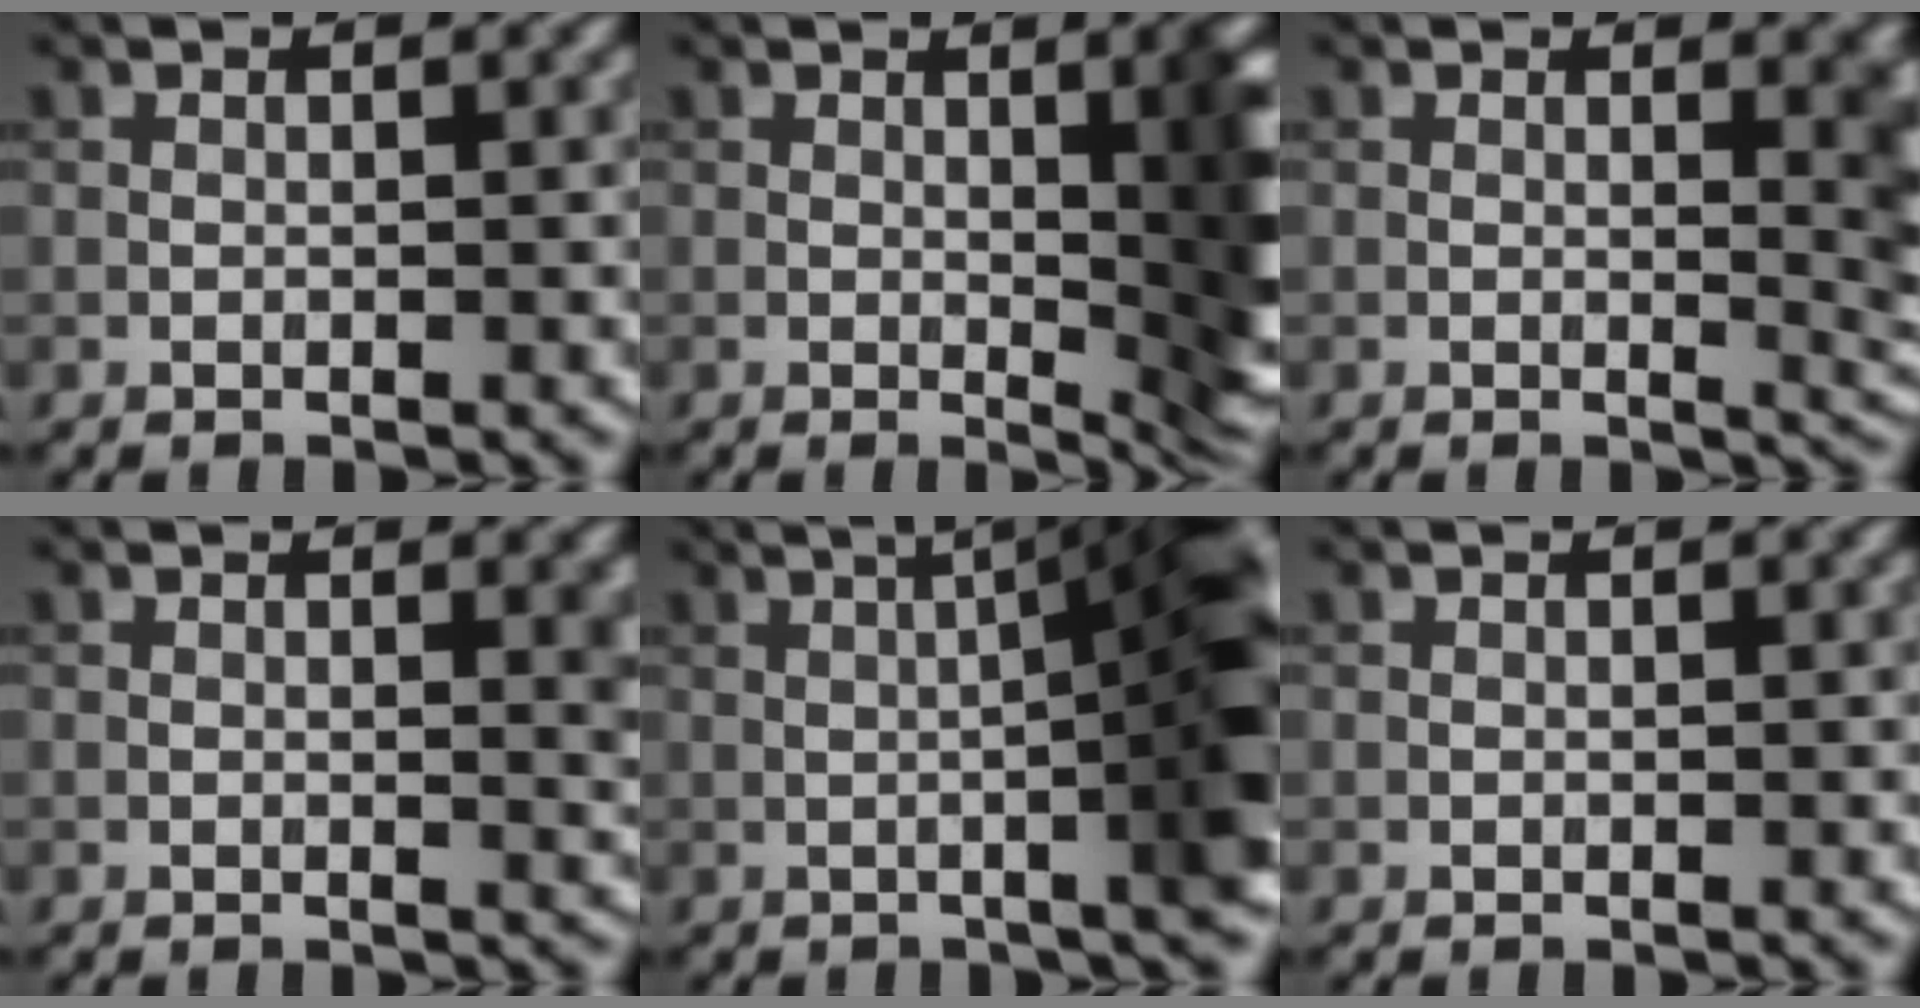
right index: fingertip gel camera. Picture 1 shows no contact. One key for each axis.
{"total": 8.2, "fx": 0.8, "fy": 2.4, "fz": 7.7, "tx": -0.076, "ty": 0.000, "tz": 0.015}
{"total": 4.3, "fx": 0.7, "fy": 1.3, "fz": 4.0, "tx": -0.036, "ty": -0.003, "tz": 0.012}
{"total": 1.9, "fx": 0.5, "fy": 0.5, "fz": 1.8, "tx": -0.018, "ty": -0.003, "tz": 0.007}
{"total": 11.3, "fx": 0.7, "fy": 2.8, "fz": 10.9, "tx": -0.115, "ty": 0.023, "tz": 0.009}
{"total": 0.0}